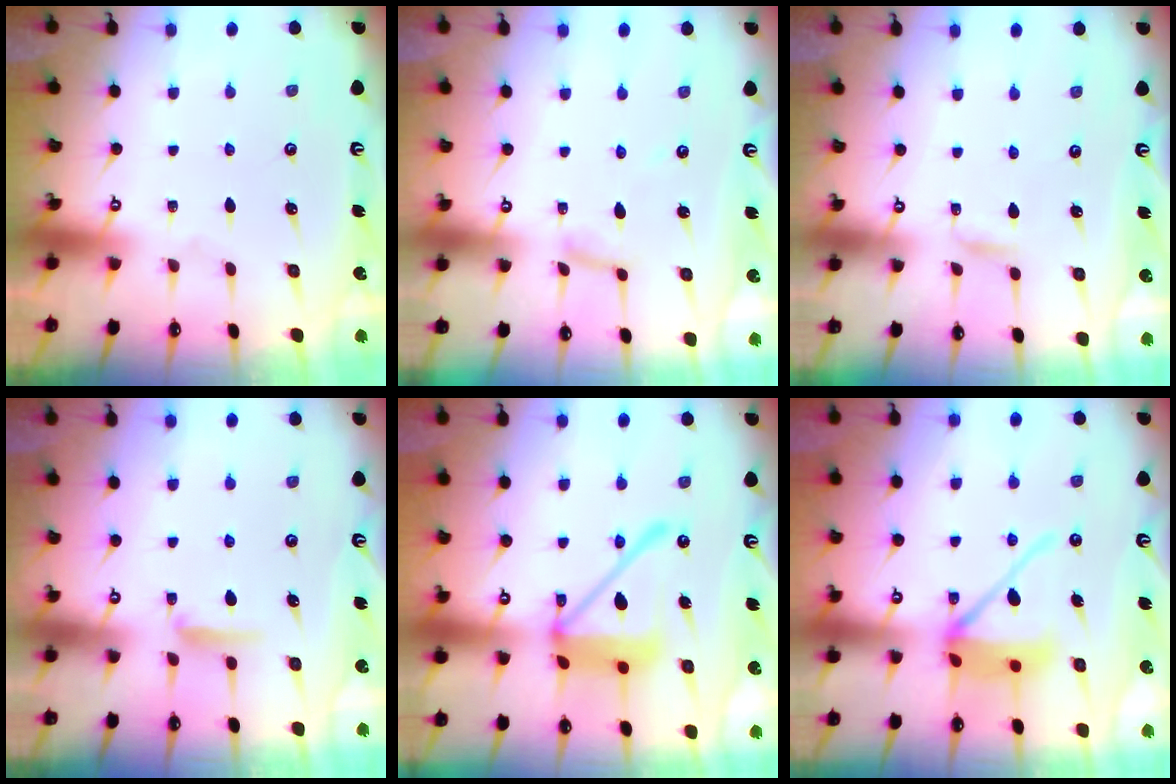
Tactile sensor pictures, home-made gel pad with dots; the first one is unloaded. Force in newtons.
{"total": 4.5, "press": 4.5, "slide": 0.4}
{"total": 1.3, "press": 1.3, "slide": 0.2}
{"total": 5.6, "press": 5.6, "slide": 0.7}
{"total": 18.2, "press": 18.1, "slide": 1.9}
{"total": 12.4, "press": 12.2, "slide": 2.2}